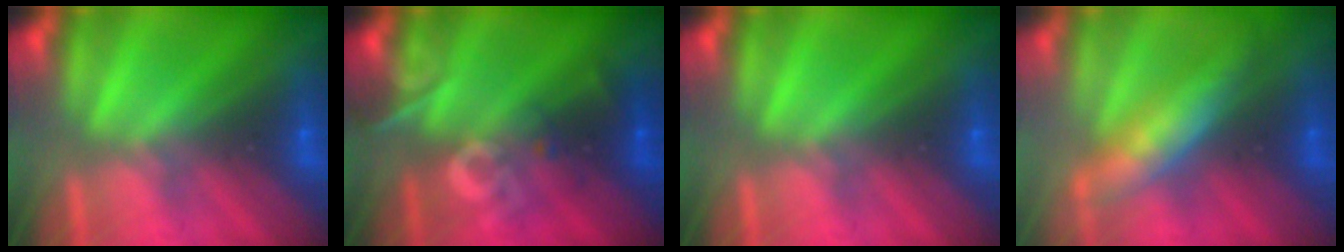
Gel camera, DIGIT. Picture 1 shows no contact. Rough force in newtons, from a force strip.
{"total": 2.7}
{"total": 0.0}
{"total": 4.4}